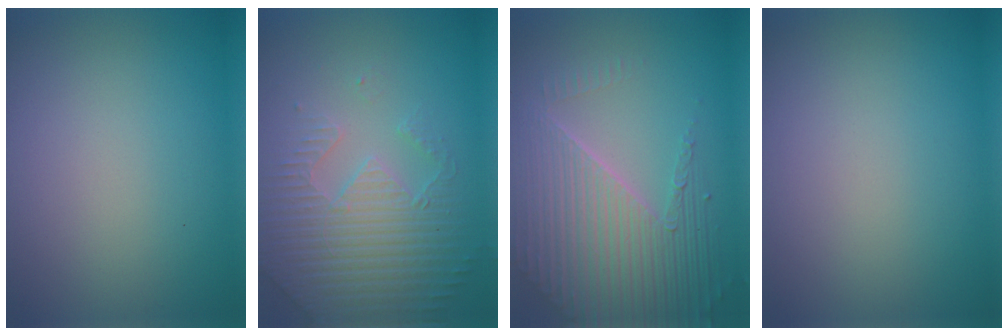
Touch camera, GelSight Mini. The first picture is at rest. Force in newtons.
{"total": 4.8, "press": 4.3, "slide": 2.1}
{"total": 7.4, "press": 5.3, "slide": 5.2}
{"total": 0.0}